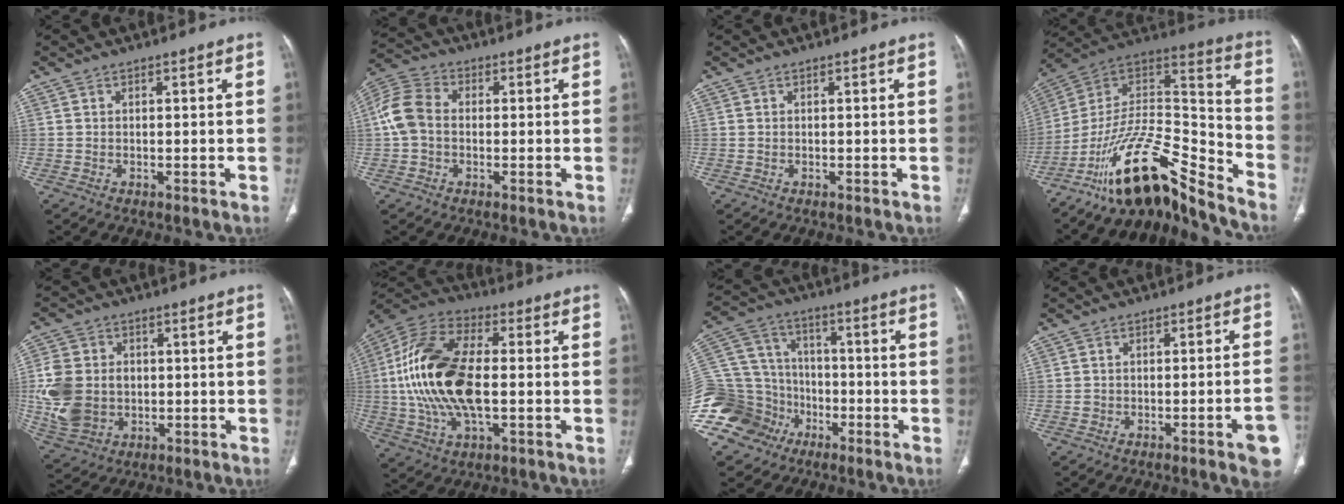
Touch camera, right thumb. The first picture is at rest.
{"total": 8.3, "force": [-0.2, 6.1, 5.6], "torque": [-0.119, 0.026, -0.014]}
{"total": 0.0}
{"total": 19.5, "force": [-15.5, 5.2, 10.6], "torque": [-0.147, 0.128, -0.271]}
{"total": 13.6, "force": [-0.5, 11.0, 8.0], "torque": [-0.155, 0.004, 0.002]}
{"total": 21.1, "force": [-0.6, 10.8, 18.1], "torque": [-0.373, 0.015, -0.012]}
{"total": 19.4, "force": [-9.1, 15.8, 6.7], "torque": [-0.138, 0.074, -0.154]}
{"total": 6.9, "force": [-3.3, 1.2, 5.9], "torque": [-0.075, 0.023, -0.042]}